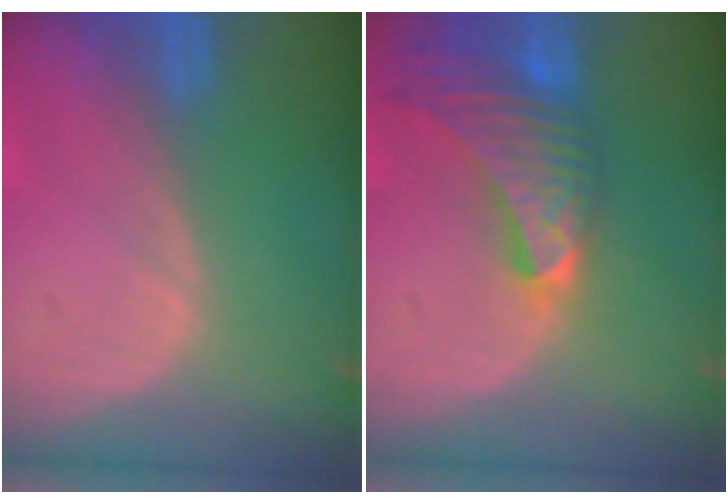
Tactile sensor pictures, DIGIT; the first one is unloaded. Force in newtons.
{"total": 9.5, "press": 8.5, "slide": 4.3}